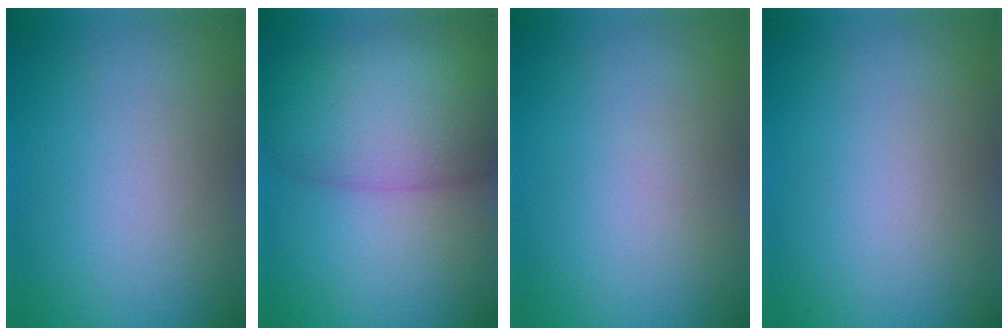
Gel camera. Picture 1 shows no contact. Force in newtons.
{"total": 7.5, "press": 7.5, "slide": 0.4}
{"total": 0.0}
{"total": 0.0}